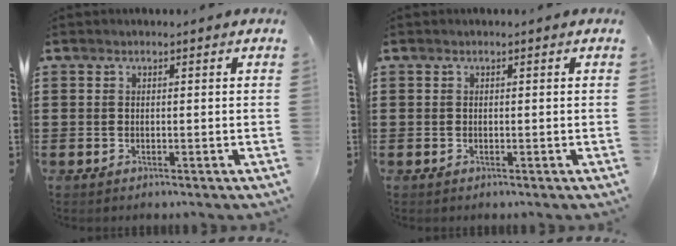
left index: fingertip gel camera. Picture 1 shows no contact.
{"total": 0.0}